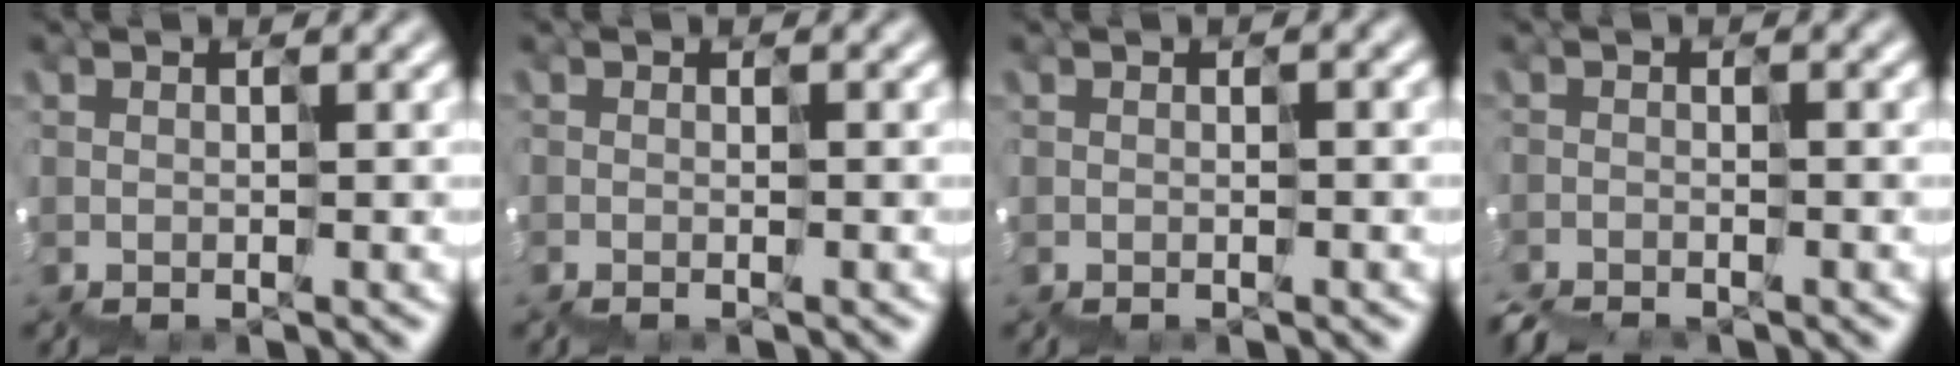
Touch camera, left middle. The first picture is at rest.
{"total": 0.5, "force": [-0.5, 0.0, -0.2], "torque": [0.005, -0.009, -0.006]}
{"total": 0.8, "force": [-0.5, 0.3, 0.6], "torque": [-0.004, 0.003, 0.002]}
{"total": 2.8, "force": [-2.7, 0.2, 0.3], "torque": [-0.006, -0.015, -0.034]}